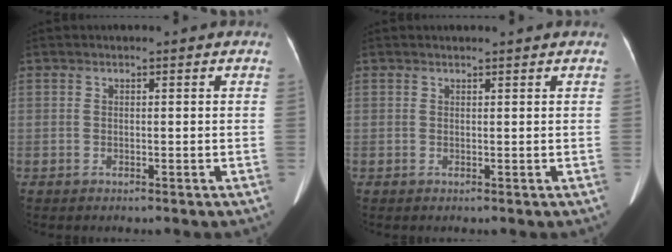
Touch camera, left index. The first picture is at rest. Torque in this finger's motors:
{"motor_torque": [-0.02, 0.05, -0.28, -0.15]}